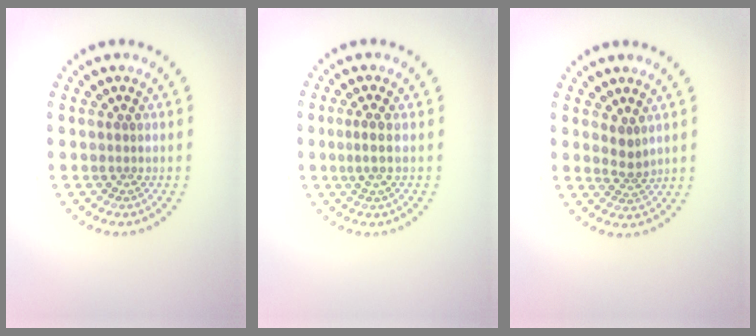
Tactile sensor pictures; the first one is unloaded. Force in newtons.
{"total": 1.8, "press": 1.3, "slide": 1.2}
{"total": 1.7, "press": 1.3, "slide": 1.0}